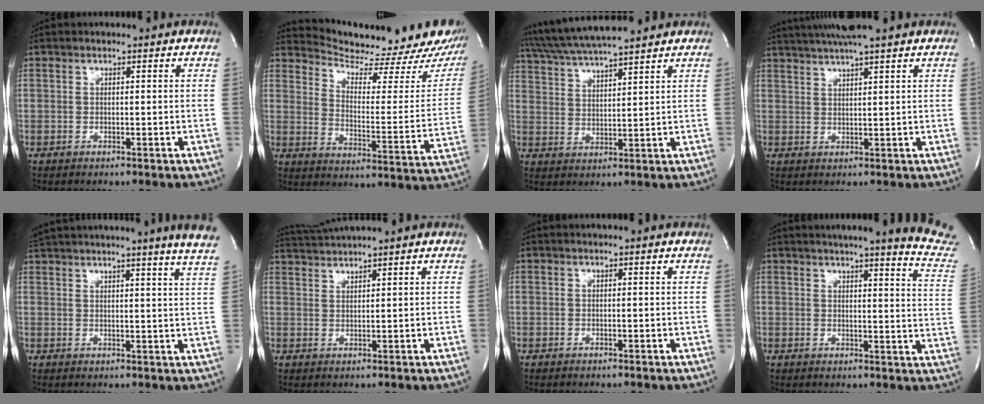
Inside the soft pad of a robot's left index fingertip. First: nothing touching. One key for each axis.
{"total": 20.0, "fx": 19.0, "fy": 2.0, "fz": 6.1, "tx": -0.085, "ty": -0.089, "tz": 0.242}
{"total": 13.3, "fx": 11.8, "fy": 0.6, "fz": 6.1, "tx": -0.118, "ty": 0.026, "tz": 0.198}
{"total": 10.0, "fx": 8.6, "fy": -0.4, "fz": 5.1, "tx": -0.091, "ty": 0.028, "tz": 0.123}
{"total": 16.4, "fx": 14.3, "fy": -2.5, "fz": 7.5, "tx": -0.128, "ty": -0.037, "tz": 0.178}
{"total": 4.5, "fx": 4.2, "fy": -1.6, "fz": 0.8, "tx": -0.017, "ty": 0.008, "tz": 0.082}
{"total": 0.0}
{"total": 15.8, "fx": 14.4, "fy": -0.4, "fz": 6.4, "tx": -0.075, "ty": -0.082, "tz": 0.148}